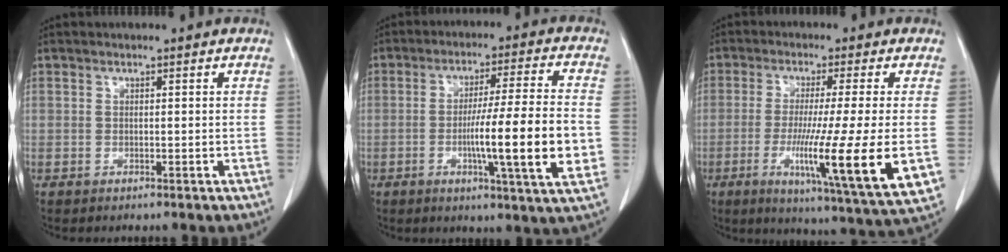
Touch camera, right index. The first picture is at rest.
{"total": 15.7, "force": [-2.9, -0.7, 15.4], "torque": [-0.243, -0.011, -0.053]}
{"total": 16.8, "force": [-3.3, -0.6, 16.5], "torque": [-0.252, -0.044, -0.054]}